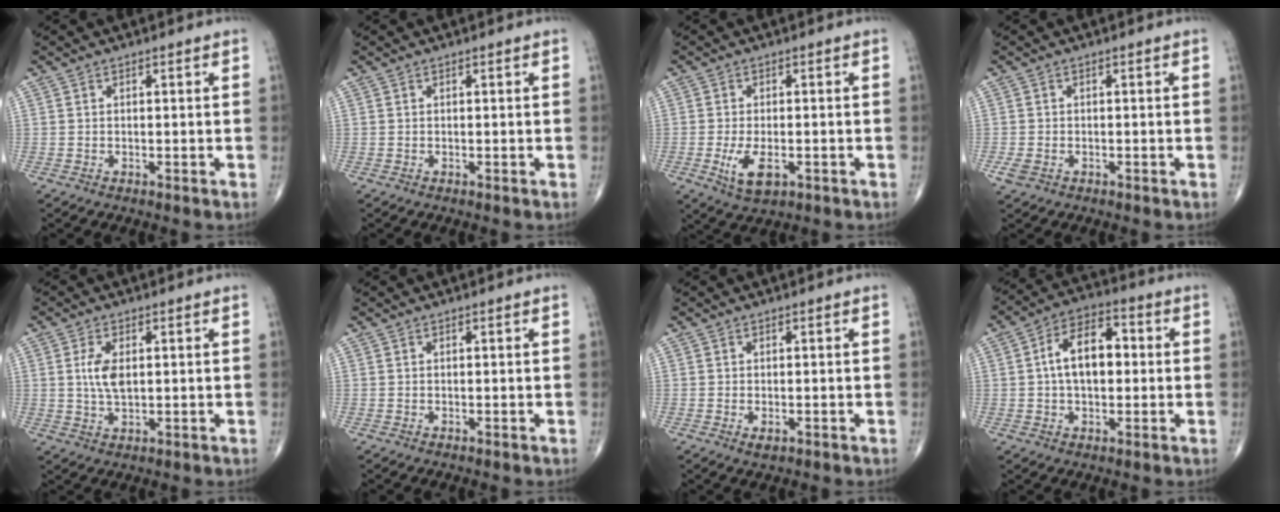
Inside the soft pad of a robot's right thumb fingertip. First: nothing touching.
{"total": 0.0}
{"total": 5.9, "force": [-1.9, 2.9, 4.8], "torque": [-0.091, -0.006, -0.026]}
{"total": 2.2, "force": [-0.9, 1.6, 1.3], "torque": [-0.032, -0.001, -0.014]}
{"total": 5.0, "force": [0.8, 2.5, 4.3], "torque": [-0.088, -0.004, 0.018]}
{"total": 0.0}
{"total": 1.5, "force": [-0.5, 0.7, 1.2], "torque": [-0.020, -0.003, -0.006]}
{"total": 10.9, "force": [0.8, 6.5, 8.8], "torque": [-0.137, 0.026, 0.006]}